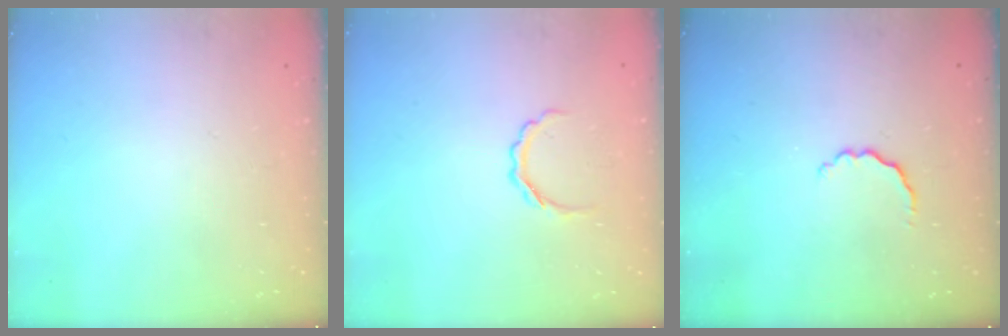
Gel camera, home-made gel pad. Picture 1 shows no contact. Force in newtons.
{"total": 3.9, "press": 3.9, "slide": 0.5}
{"total": 2.7, "press": 2.6, "slide": 0.8}